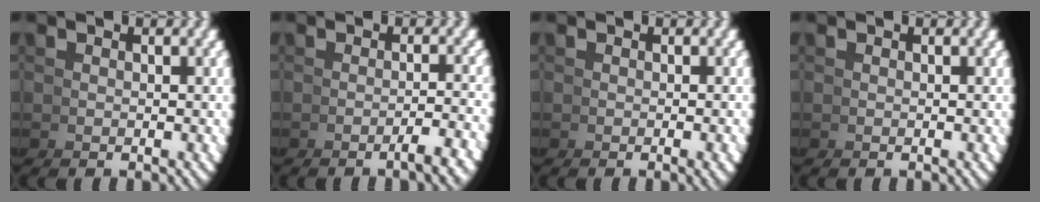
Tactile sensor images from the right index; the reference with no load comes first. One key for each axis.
{"total": 2.8, "fx": -1.5, "fy": 0.5, "fz": 2.3, "tx": -0.015, "ty": 0.012, "tz": -0.031}
{"total": 1.2, "fx": -0.5, "fy": 0.3, "fz": 1.1, "tx": -0.012, "ty": 0.005, "tz": -0.009}
{"total": 0.0}